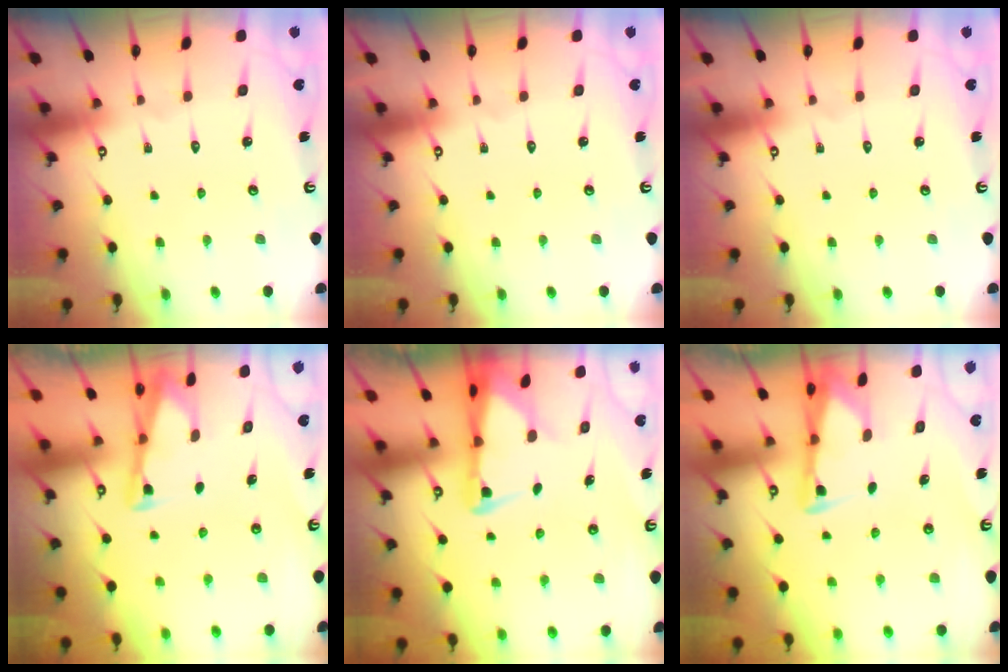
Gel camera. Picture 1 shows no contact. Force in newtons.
{"total": 0.0}
{"total": 0.0}
{"total": 2.9, "press": 2.9, "slide": 0.4}
{"total": 2.6, "press": 2.5, "slide": 0.5}
{"total": 2.8, "press": 2.8, "slide": 0.2}